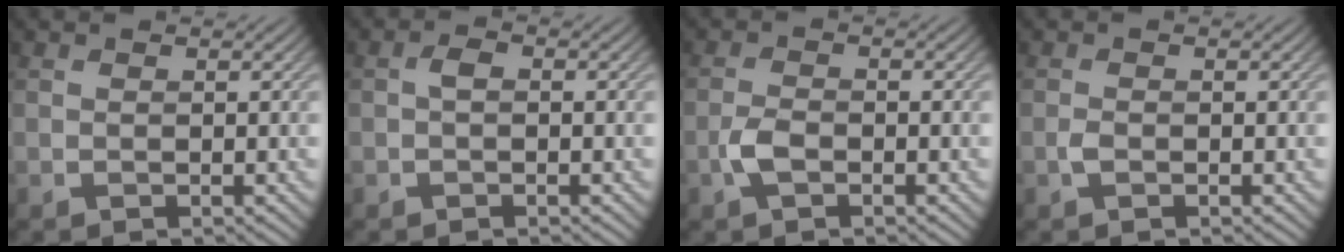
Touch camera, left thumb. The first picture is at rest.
{"total": 1.3, "force": [-0.3, 0.7, 1.1], "torque": [-0.021, 0.006, -0.007]}
{"total": 2.6, "force": [-1.3, 1.3, 2.0], "torque": [-0.045, 0.000, -0.031]}
{"total": 1.0, "force": [-0.5, 0.5, 0.7], "torque": [-0.017, 0.000, -0.011]}